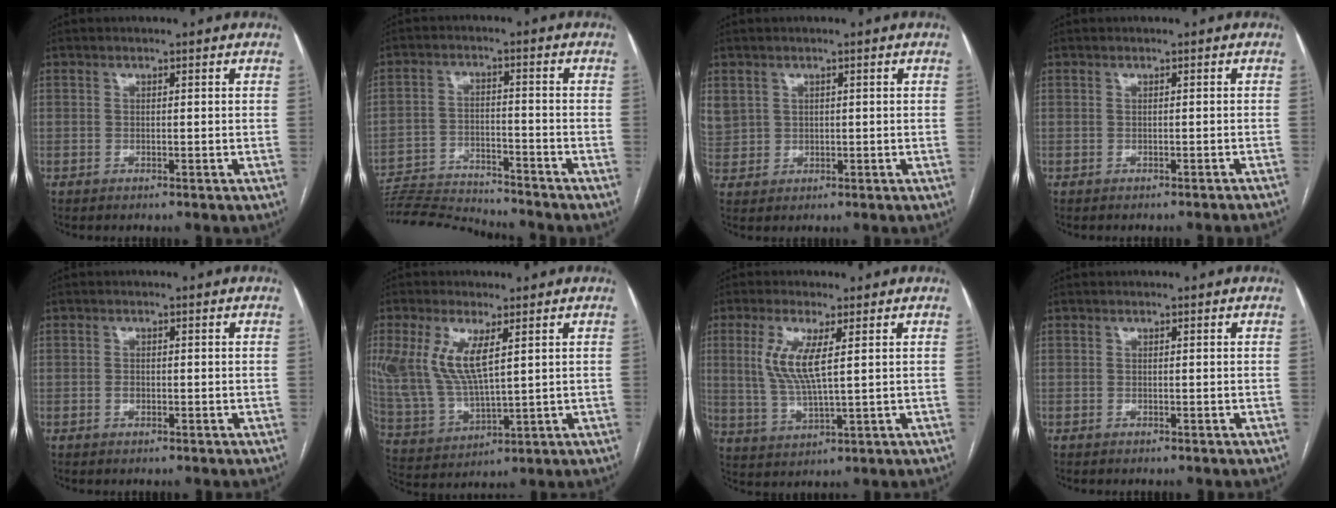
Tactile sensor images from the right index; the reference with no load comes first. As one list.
[{"total": 12.4, "force": [-12.2, -0.3, 1.9], "torque": [-0.034, 0.002, -0.202]}, {"total": 5.0, "force": [1.8, 4.5, 1.4], "torque": [-0.049, 0.013, 0.050]}, {"total": 4.2, "force": [-4.0, -0.8, 1.2], "torque": [-0.004, -0.012, -0.043]}, {"total": 0.9, "force": [-0.3, 0.6, 0.6], "torque": [-0.012, 0.002, -0.004]}, {"total": 11.1, "force": [4.0, 3.8, 9.6], "torque": [-0.227, -0.002, 0.091]}, {"total": 7.4, "force": [2.1, 1.3, 7.0], "torque": [-0.156, -0.004, 0.045]}, {"total": 0.0}]